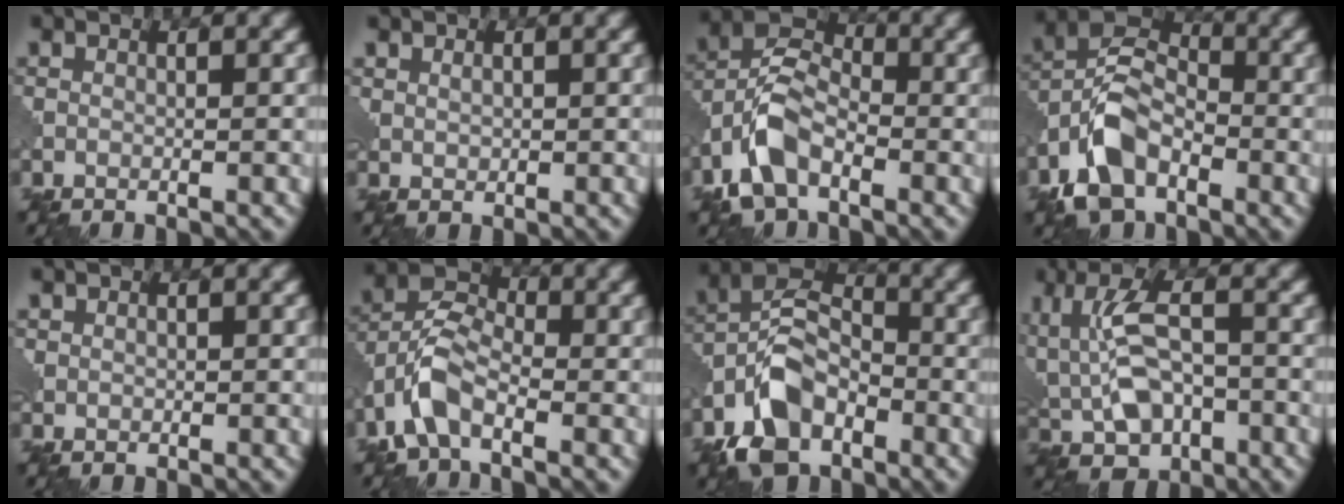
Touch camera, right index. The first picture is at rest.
{"total": 1.3, "force": [0.4, 1.0, 0.6], "torque": [-0.011, -0.002, 0.010]}
{"total": 6.2, "force": [-3.2, 3.4, 4.1], "torque": [-0.082, 0.010, -0.074]}
{"total": 7.1, "force": [-3.6, 4.1, 4.5], "torque": [-0.092, 0.007, -0.084]}
{"total": 0.9, "force": [0.3, 0.9, 0.2], "torque": [0.003, -0.002, 0.006]}
{"total": 5.5, "force": [-2.7, 2.8, 3.9], "torque": [-0.082, 0.013, -0.065]}
{"total": 7.8, "force": [-4.2, 4.6, 4.7], "torque": [-0.095, 0.007, -0.095]}
{"total": 7.5, "force": [-0.2, 4.2, 6.2], "torque": [-0.110, 0.007, -0.012]}